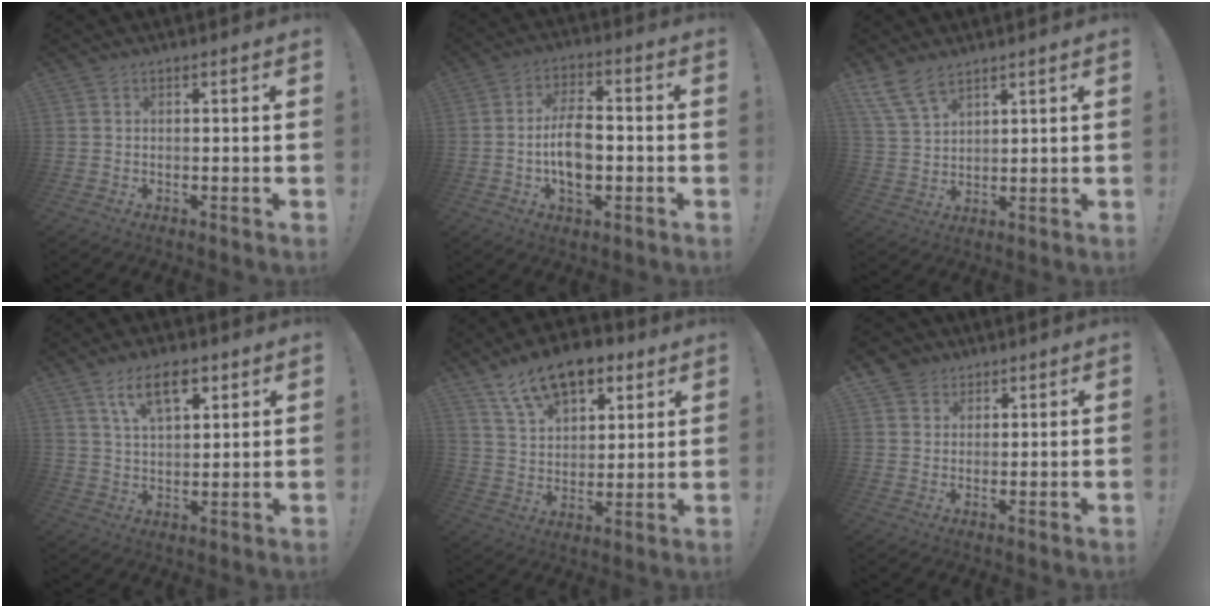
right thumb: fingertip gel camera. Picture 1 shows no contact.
{"total": 10.4, "force": [-2.2, 5.9, 8.3], "torque": [-0.152, 0.005, -0.040]}
{"total": 8.4, "force": [6.4, 3.7, 4.0], "torque": [-0.086, -0.027, 0.128]}
{"total": 10.5, "force": [5.9, 4.9, 7.1], "torque": [-0.125, -0.009, 0.108]}
{"total": 15.6, "force": [10.4, 8.6, 7.8], "torque": [-0.134, -0.060, 0.193]}
{"total": 4.8, "force": [3.1, 3.6, 0.3], "torque": [-0.005, -0.018, 0.060]}